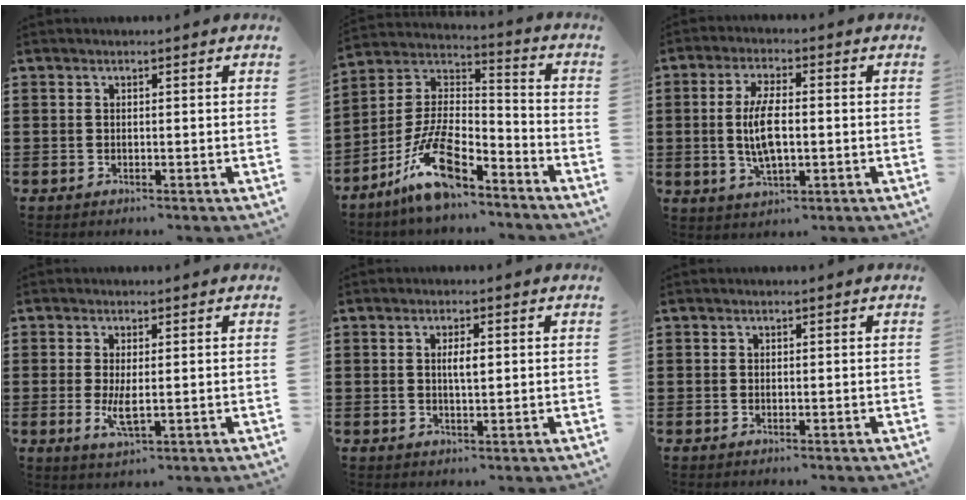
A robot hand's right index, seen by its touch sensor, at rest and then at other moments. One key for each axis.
{"total": 12.5, "fx": -8.4, "fy": 3.8, "fz": 8.5, "tx": -0.189, "ty": 0.016, "tz": -0.166}
{"total": 7.0, "fx": -0.6, "fy": 2.5, "fz": 6.5, "tx": -0.136, "ty": -0.002, "tz": -0.016}
{"total": 3.7, "fx": -0.1, "fy": 1.0, "fz": 3.6, "tx": -0.071, "ty": -0.006, "tz": -0.004}
{"total": 2.5, "fx": 0.3, "fy": 0.7, "fz": 2.3, "tx": -0.045, "ty": 0.002, "tz": 0.003}
{"total": 0.0}